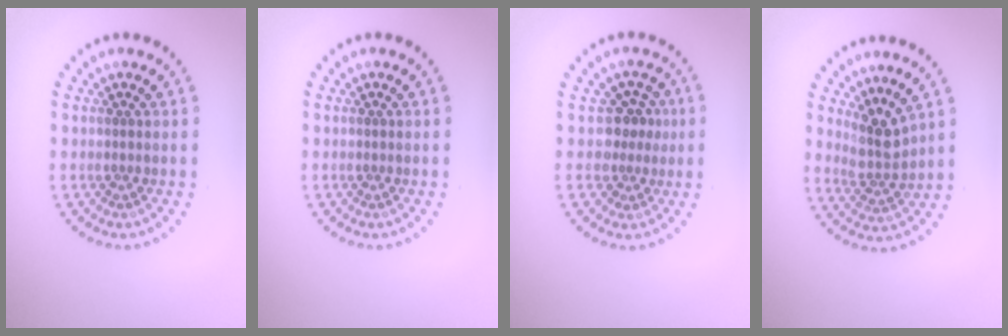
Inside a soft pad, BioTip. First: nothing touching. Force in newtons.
{"total": 0.0}
{"total": 2.6, "press": 1.9, "slide": 1.7}
{"total": 2.9, "press": 2.4, "slide": 1.6}